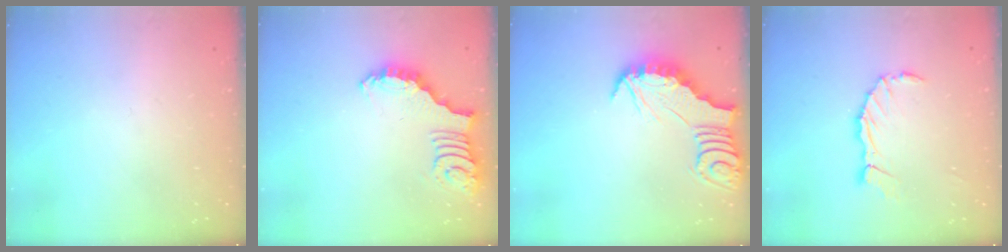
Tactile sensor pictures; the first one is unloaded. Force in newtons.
{"total": 2.7, "press": 2.7, "slide": 0.6}
{"total": 2.8, "press": 2.8, "slide": 0.3}
{"total": 6.9, "press": 6.9, "slide": 1.0}